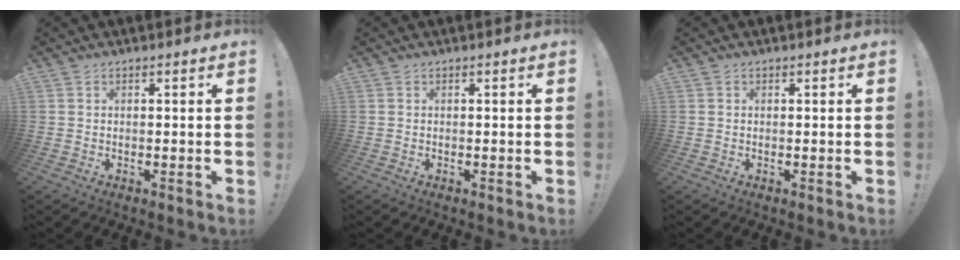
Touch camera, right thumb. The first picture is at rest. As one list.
[{"total": 0.0}, {"total": 0.0}]